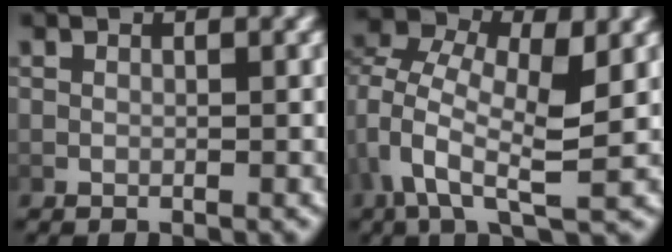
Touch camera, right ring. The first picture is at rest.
{"total": 6.0, "force": [0.3, 3.3, 5.0], "torque": [-0.107, -0.025, 0.006]}